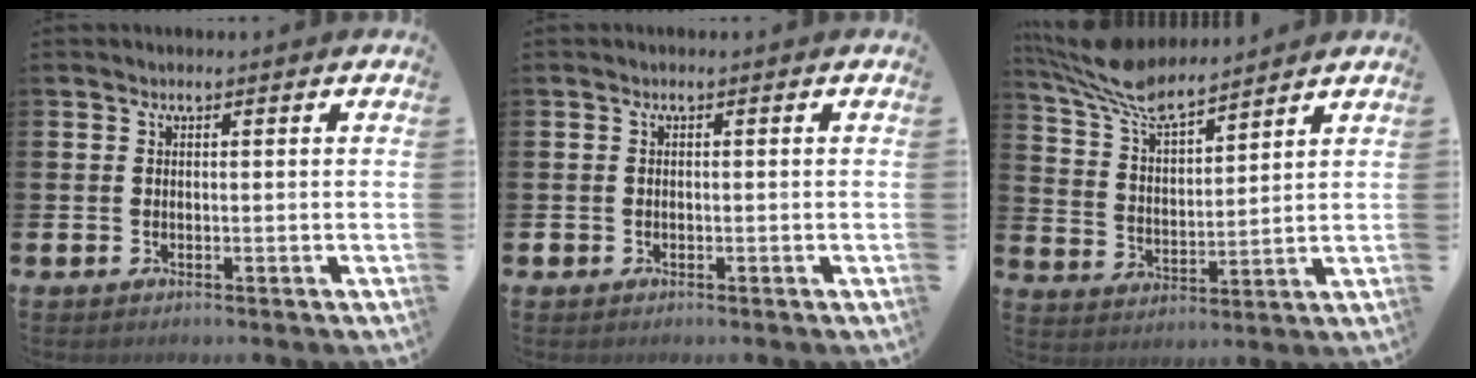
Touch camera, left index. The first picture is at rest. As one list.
[{"total": 0.6, "force": [-0.2, 0.5, 0.0], "torque": [-0.002, 0.006, -0.007]}, {"total": 8.0, "force": [7.2, 1.9, 3.1], "torque": [-0.088, -0.035, 0.129]}]